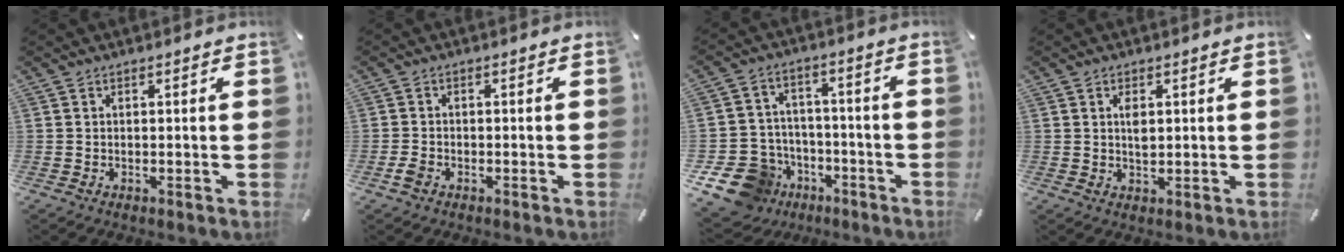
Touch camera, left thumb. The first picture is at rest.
{"total": 2.1, "force": [-1.1, 1.3, 1.2], "torque": [-0.027, 0.001, -0.022]}
{"total": 13.3, "force": [-6.4, 10.8, 4.2], "torque": [-0.093, 0.039, -0.107]}
{"total": 3.1, "force": [0.7, 1.6, 2.6], "torque": [-0.049, 0.003, 0.008]}